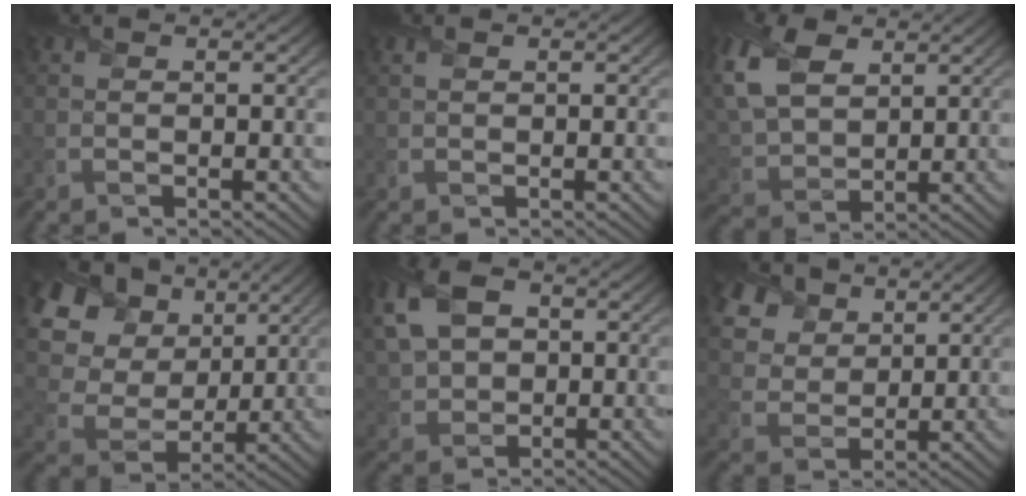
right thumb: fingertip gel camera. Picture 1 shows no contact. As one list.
[{"total": 1.1, "force": [0.7, 0.5, 0.7], "torque": [-0.022, 0.004, 0.016]}, {"total": 11.7, "force": [5.0, 7.2, 7.7], "torque": [-0.223, 0.014, 0.102]}, {"total": 17.6, "force": [7.6, 12.9, 9.3], "torque": [-0.273, 0.047, 0.164]}, {"total": 9.9, "force": [2.3, 6.9, 6.7], "torque": [-0.180, 0.017, 0.035]}, {"total": 9.5, "force": [5.9, 6.2, 4.2], "torque": [-0.160, -0.001, 0.119]}]